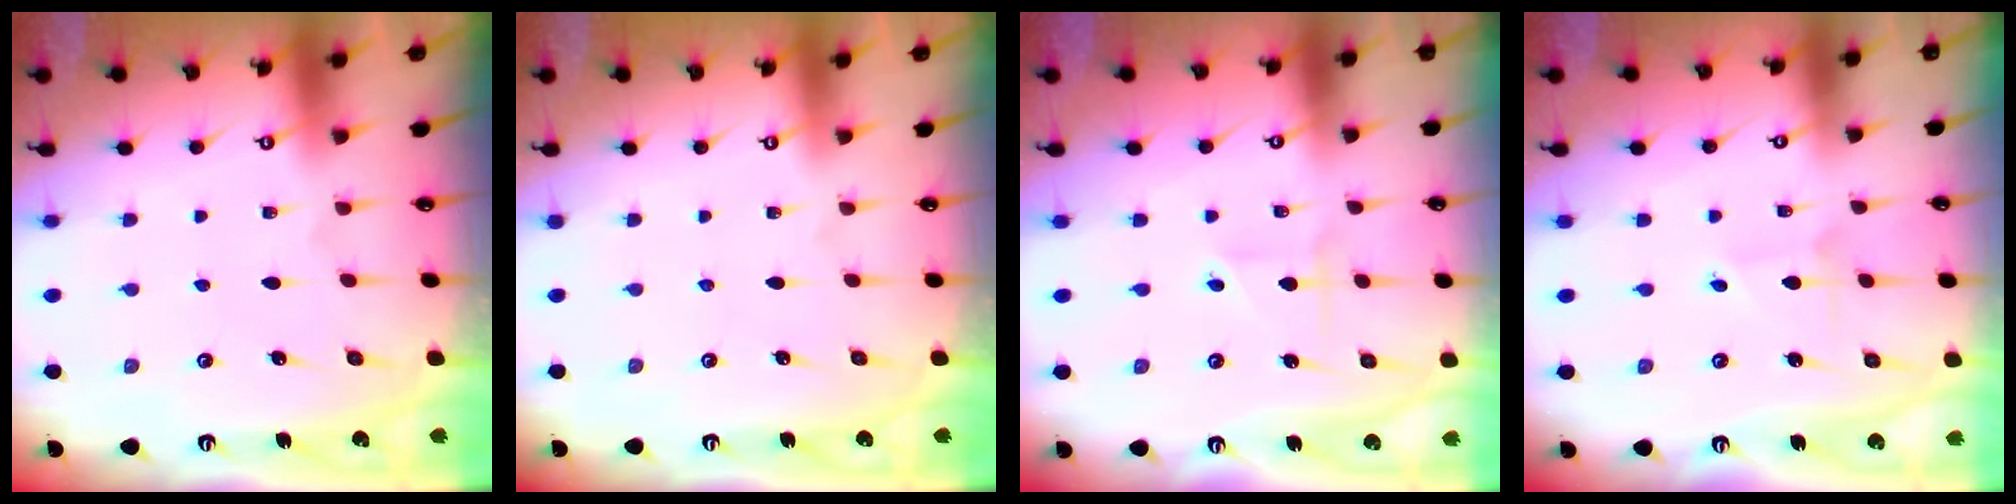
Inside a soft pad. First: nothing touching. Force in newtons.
{"total": 0.0}
{"total": 2.1, "press": 1.8, "slide": 1.1}
{"total": 1.4, "press": 1.4, "slide": 0.1}